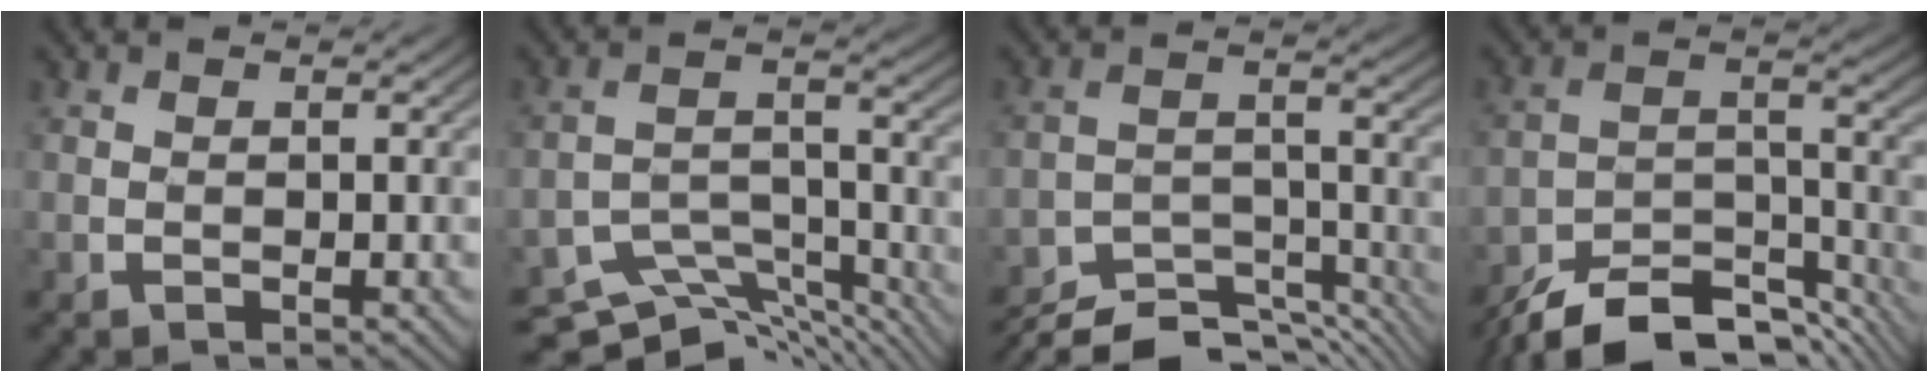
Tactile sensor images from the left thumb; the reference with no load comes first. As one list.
[{"total": 11.0, "force": [-9.9, 3.4, 3.4], "torque": [-0.069, -0.003, -0.150]}, {"total": 11.5, "force": [-10.5, 2.8, 3.8], "torque": [-0.064, -0.002, -0.164]}, {"total": 13.0, "force": [-10.9, 4.2, 5.7], "torque": [-0.106, -0.001, -0.180]}]